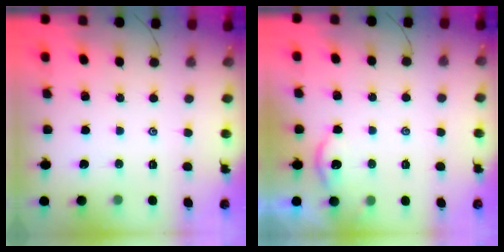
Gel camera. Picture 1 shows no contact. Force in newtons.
{"total": 1.9, "press": 1.9, "slide": 0.3}